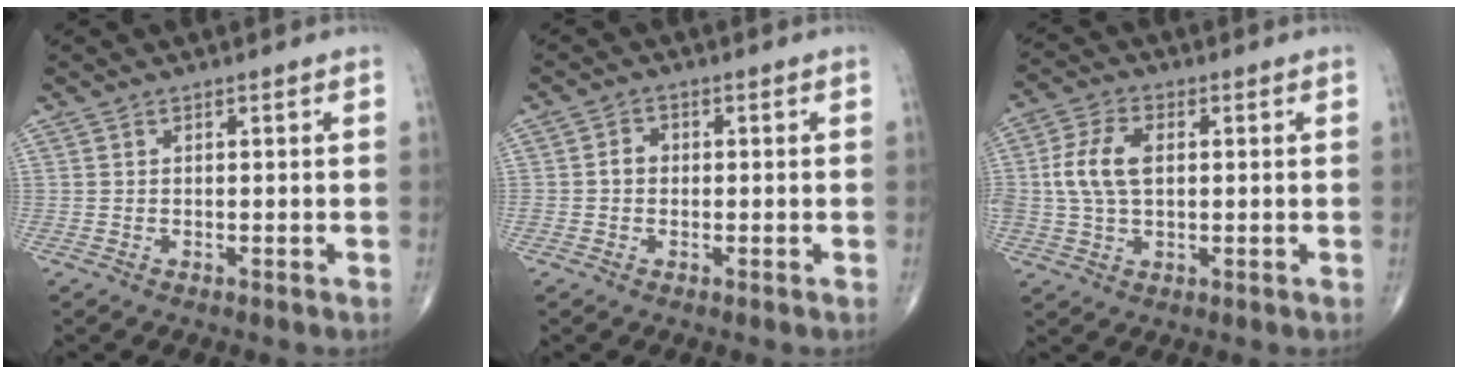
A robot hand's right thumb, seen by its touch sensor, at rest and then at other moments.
{"total": 2.4, "force": [-0.2, 2.0, 1.2], "torque": [-0.010, 0.008, -0.006]}
{"total": 8.4, "force": [1.0, 5.0, 6.7], "torque": [-0.142, 0.010, 0.019]}